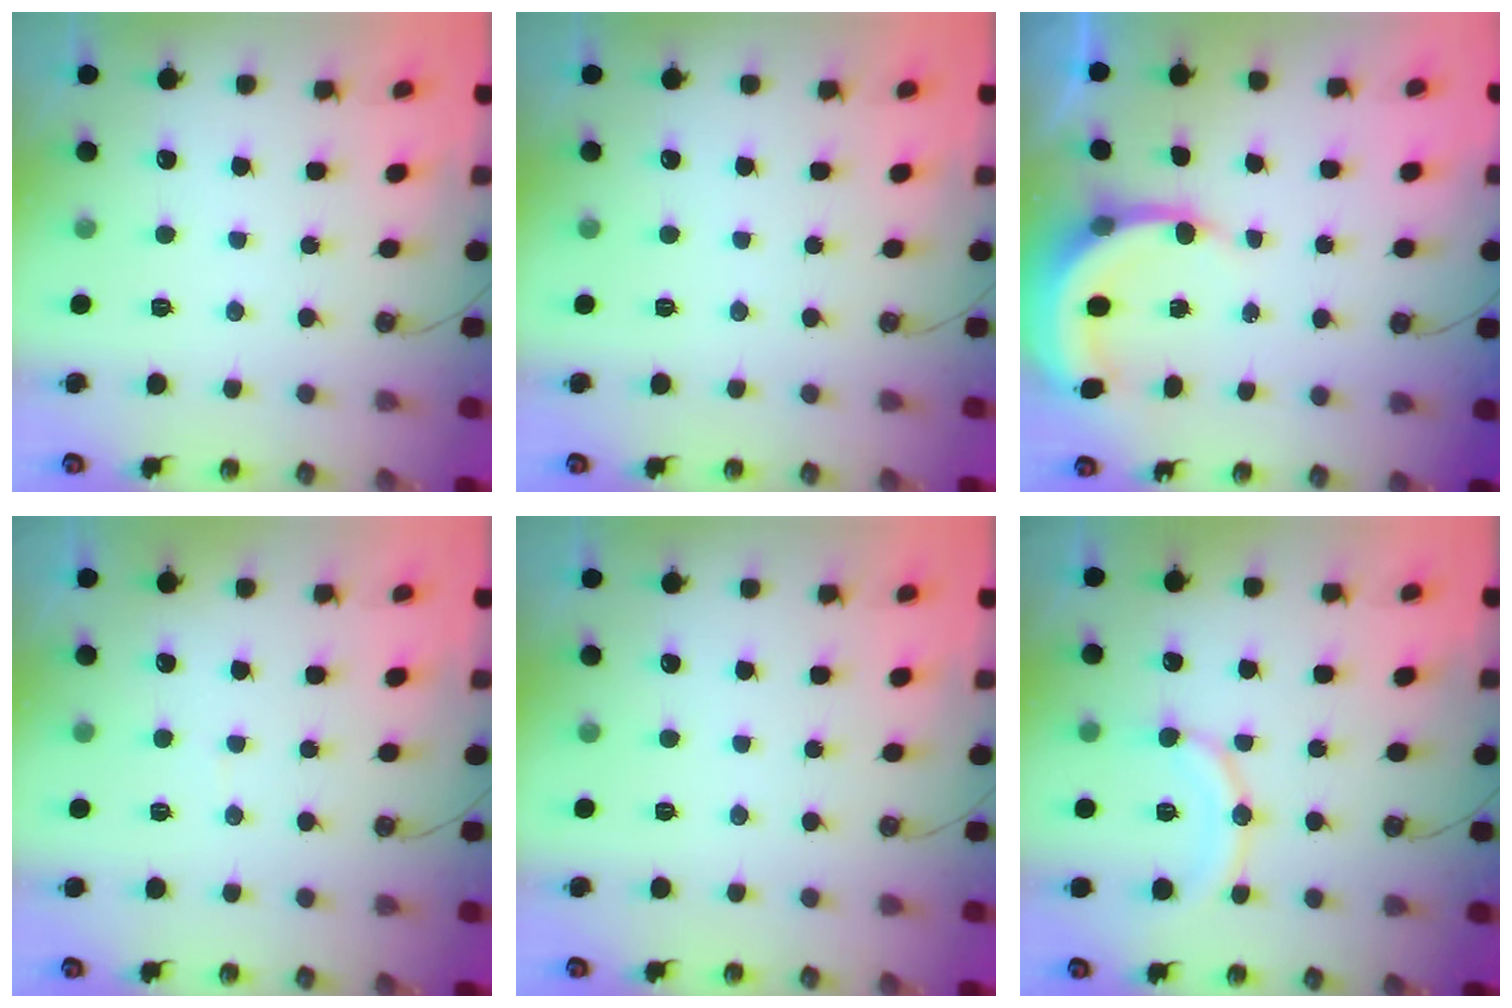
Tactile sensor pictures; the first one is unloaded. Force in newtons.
{"total": 0.0}
{"total": 5.9, "press": 5.9, "slide": 0.8}
{"total": 2.8, "press": 2.8, "slide": 0.3}
{"total": 0.0}
{"total": 13.3, "press": 13.1, "slide": 2.5}